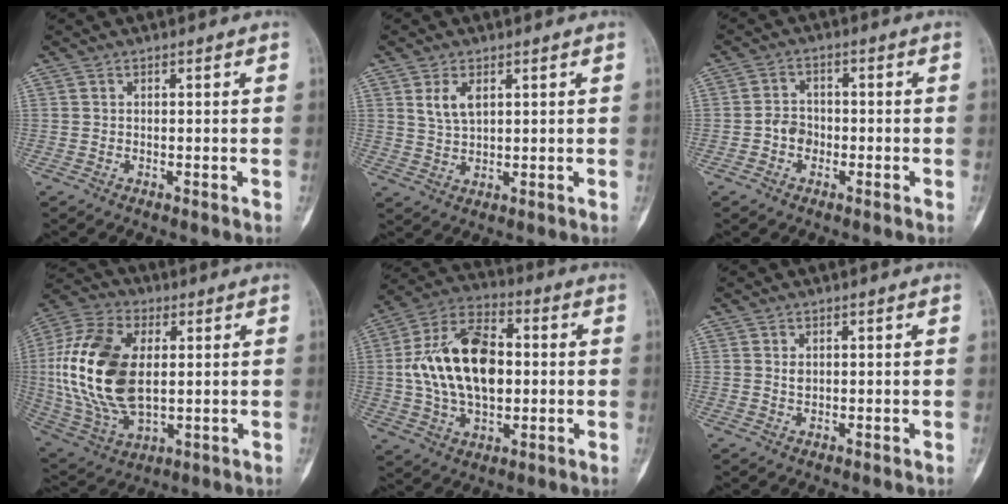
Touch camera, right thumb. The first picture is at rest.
{"total": 4.4, "force": [1.9, 2.4, 3.2], "torque": [-0.057, -0.008, 0.042]}
{"total": 3.8, "force": [-1.3, 3.1, 1.8], "torque": [-0.015, 0.015, -0.030]}
{"total": 23.3, "force": [3.0, 13.9, 18.4], "torque": [-0.374, -0.010, 0.055]}
{"total": 19.5, "force": [0.8, 11.7, 15.6], "torque": [-0.263, 0.019, 0.014]}
{"total": 1.3, "force": [0.4, 0.9, 0.9], "torque": [-0.007, -0.003, 0.007]}